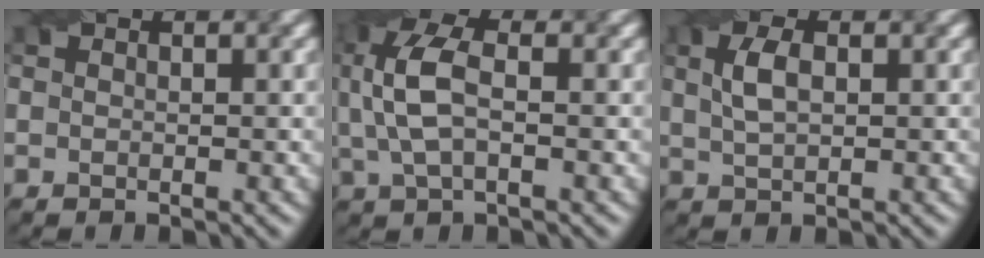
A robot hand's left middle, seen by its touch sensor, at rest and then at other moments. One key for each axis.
{"total": 5.9, "fx": 0.7, "fy": 2.9, "fz": 5.0, "tx": -0.124, "ty": 0.009, "tz": 0.011}
{"total": 2.8, "fx": 0.7, "fy": 1.4, "fz": 2.3, "tx": -0.054, "ty": 0.004, "tz": 0.016}